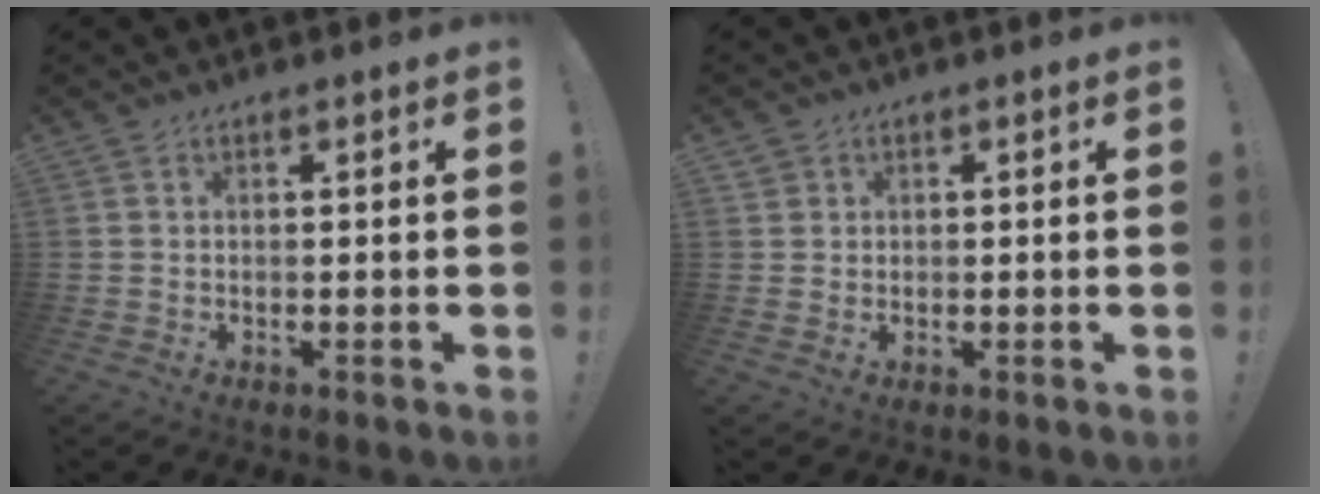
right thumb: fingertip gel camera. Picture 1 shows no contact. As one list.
[{"total": 2.4, "force": [1.1, 2.1, 0.2], "torque": [0.001, -0.004, 0.020]}]